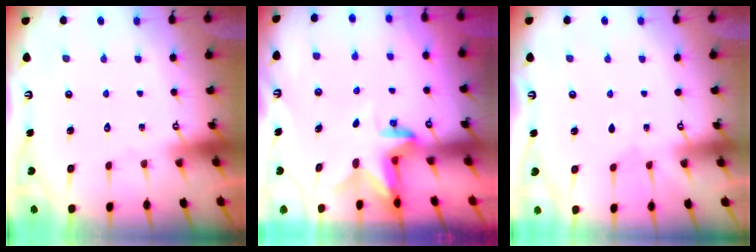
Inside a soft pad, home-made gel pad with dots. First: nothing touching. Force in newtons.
{"total": 2.8, "press": 2.7, "slide": 0.6}
{"total": 2.3, "press": 2.3, "slide": 0.5}